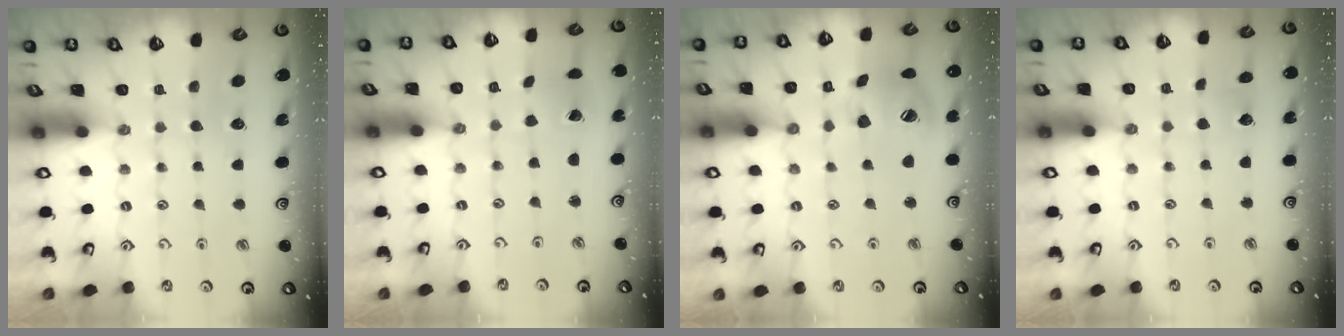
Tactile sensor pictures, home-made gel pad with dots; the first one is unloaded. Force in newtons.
{"total": 1.1, "press": 1.1, "slide": 0.1}
{"total": 16.3, "press": 16.2, "slide": 2.2}
{"total": 2.9, "press": 2.9, "slide": 0.2}